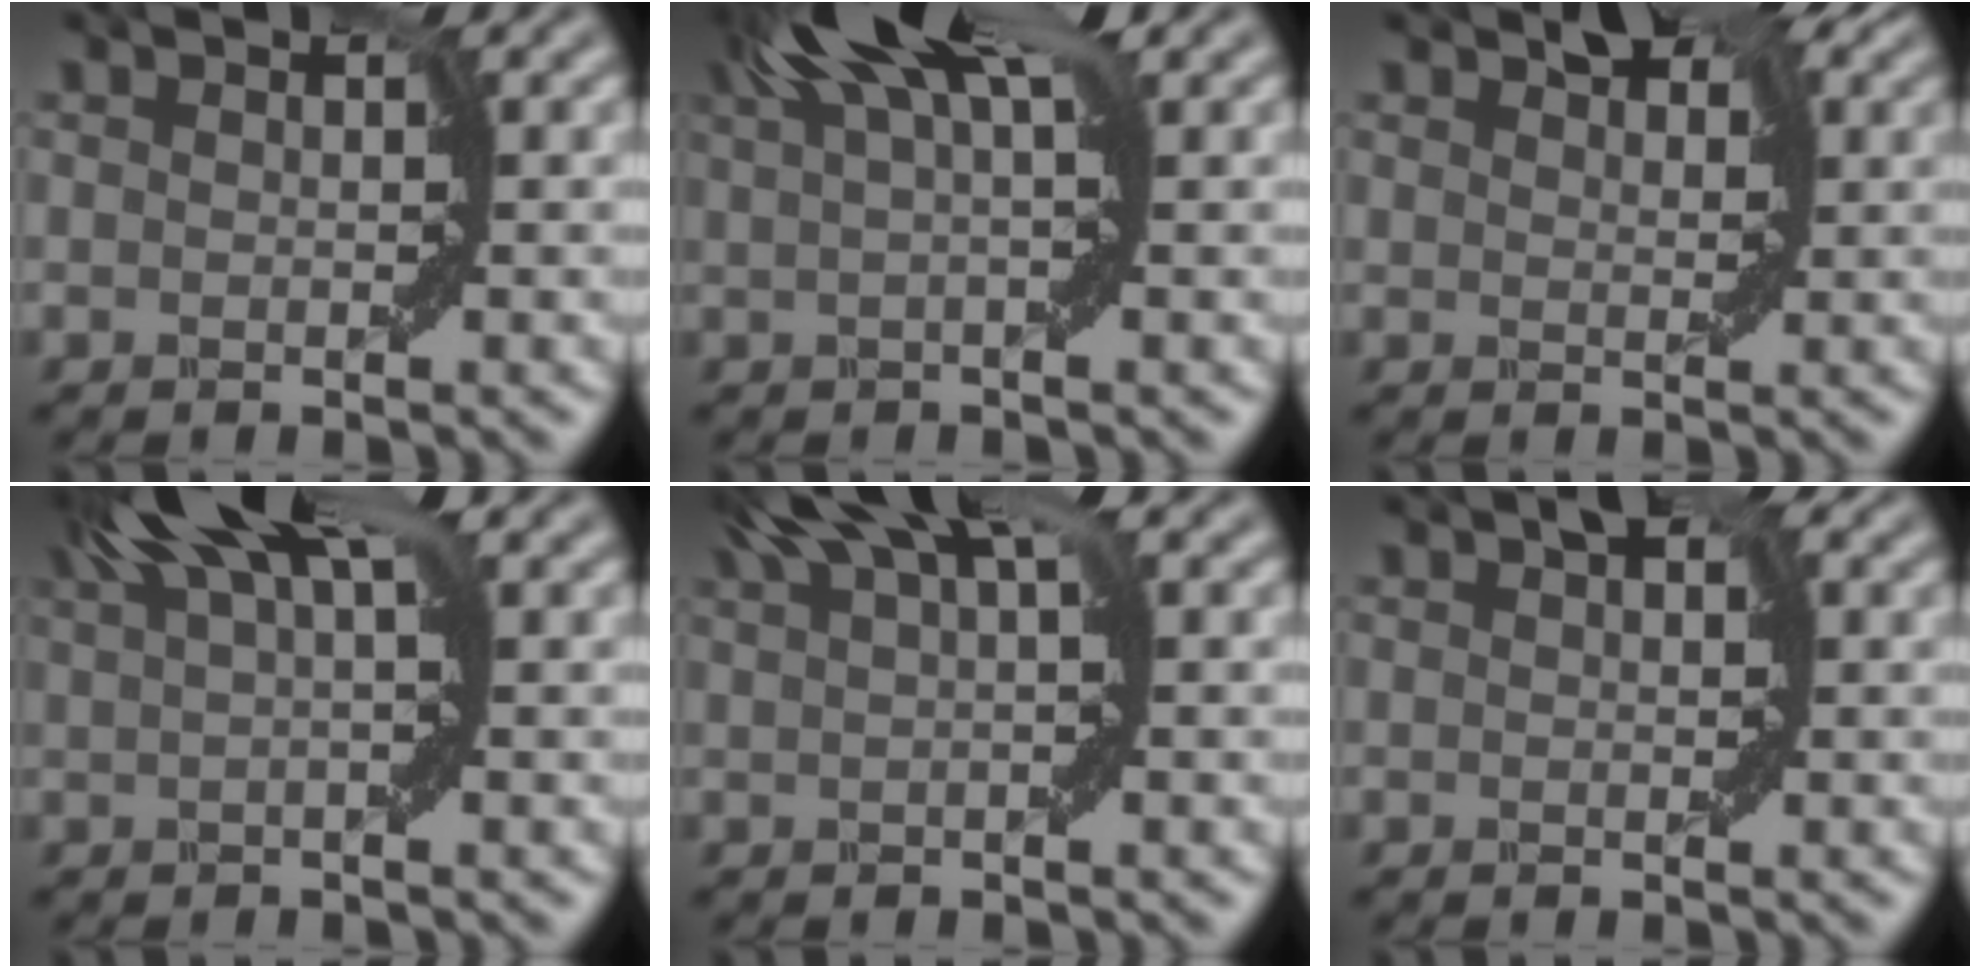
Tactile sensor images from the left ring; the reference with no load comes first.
{"total": 7.5, "force": [3.5, 1.6, 6.5], "torque": [-0.108, 0.020, 0.054]}
{"total": 3.4, "force": [2.1, 1.9, 2.0], "torque": [-0.026, 0.003, 0.027]}
{"total": 6.7, "force": [3.0, 1.4, 5.8], "torque": [-0.095, 0.019, 0.044]}
{"total": 4.9, "force": [2.6, 1.0, 4.0], "torque": [-0.065, 0.015, 0.039]}
{"total": 2.4, "force": [0.9, 1.2, 1.9], "torque": [-0.019, 0.011, 0.005]}